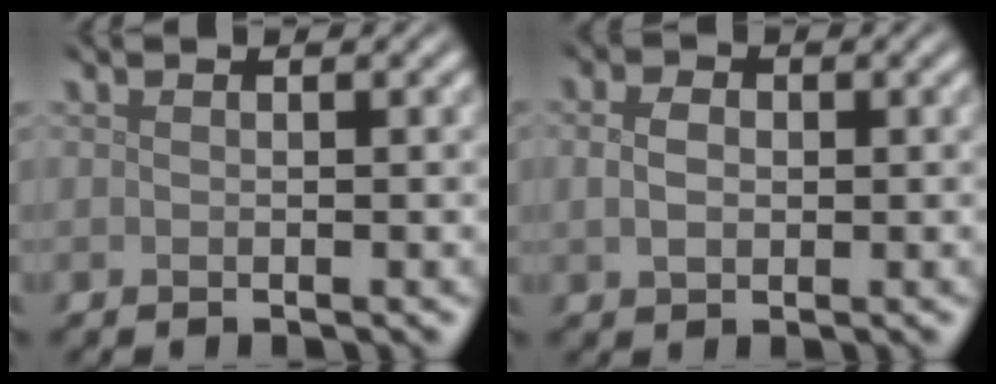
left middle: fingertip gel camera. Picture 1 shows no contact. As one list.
[{"total": 2.7, "force": [0.3, 2.0, 1.7], "torque": [-0.035, 0.001, 0.004]}]